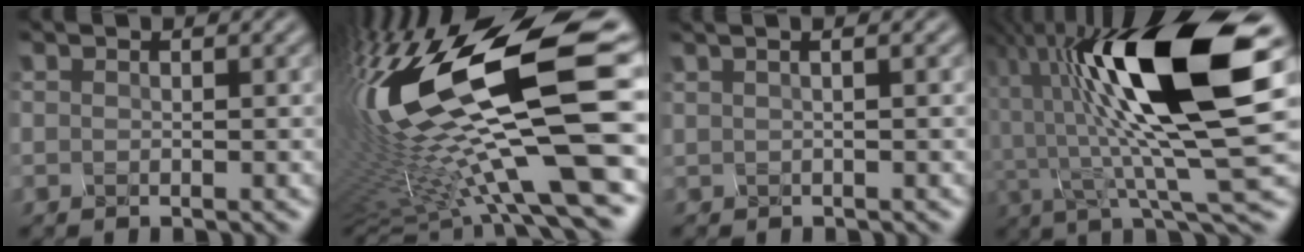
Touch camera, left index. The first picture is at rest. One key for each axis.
{"total": 17.1, "fx": 0.4, "fy": 3.5, "fz": 16.7, "tx": -0.330, "ty": -0.009, "tz": 0.033}
{"total": 1.8, "fx": 0.9, "fy": 0.6, "fz": 1.4, "tx": -0.002, "ty": 0.016, "tz": -0.006}
{"total": 13.4, "fx": 2.5, "fy": 3.1, "fz": 12.8, "tx": -0.242, "ty": -0.002, "tz": 0.057}